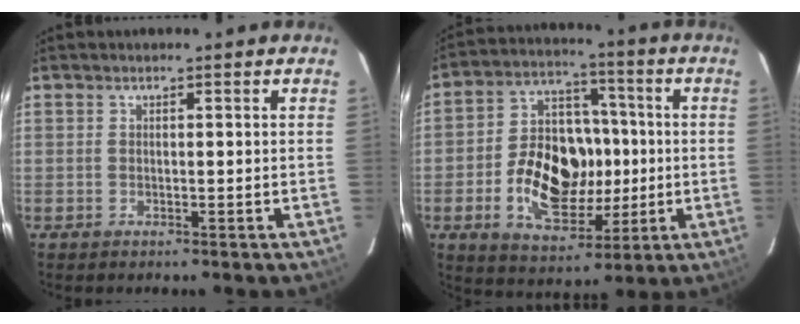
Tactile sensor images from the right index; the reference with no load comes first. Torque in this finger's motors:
{"motor_torque": [1.74, -0.40, 0.46, 0.10]}